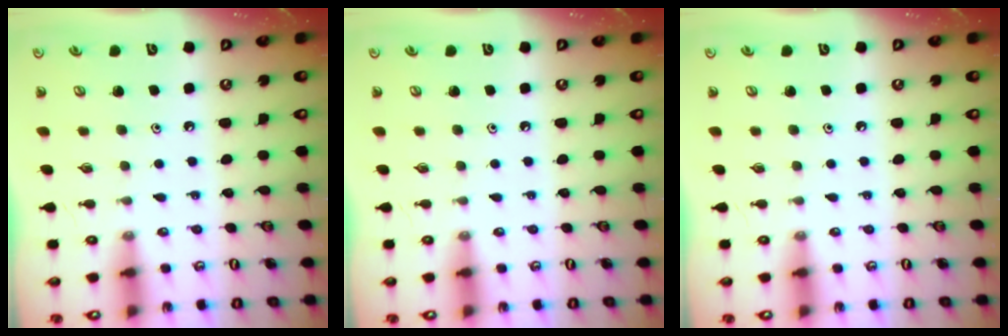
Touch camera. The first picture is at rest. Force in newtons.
{"total": 0.0}
{"total": 0.0}